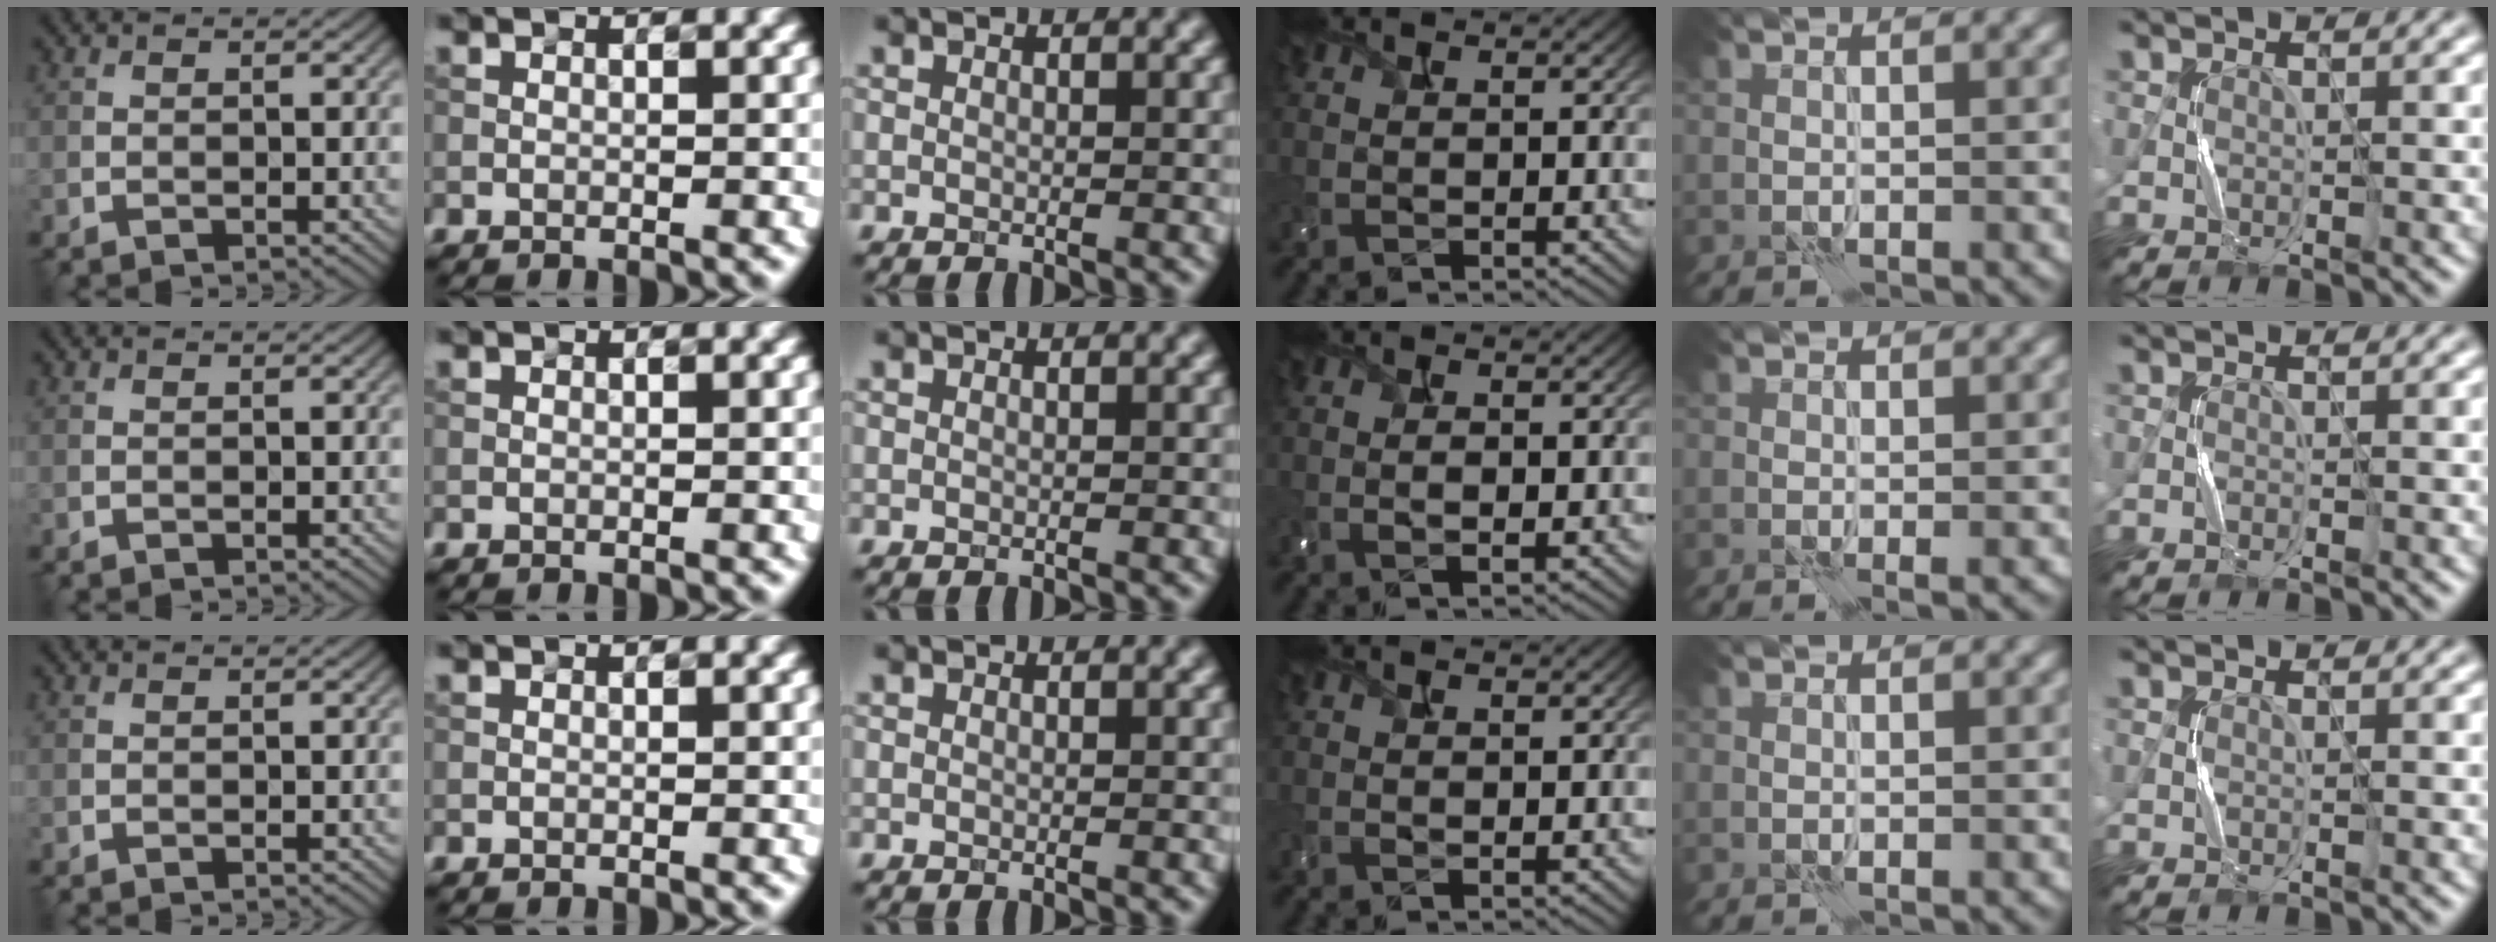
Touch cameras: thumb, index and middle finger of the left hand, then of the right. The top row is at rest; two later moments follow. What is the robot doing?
{"motion": "squeeze", "object": "bubble wrap"}